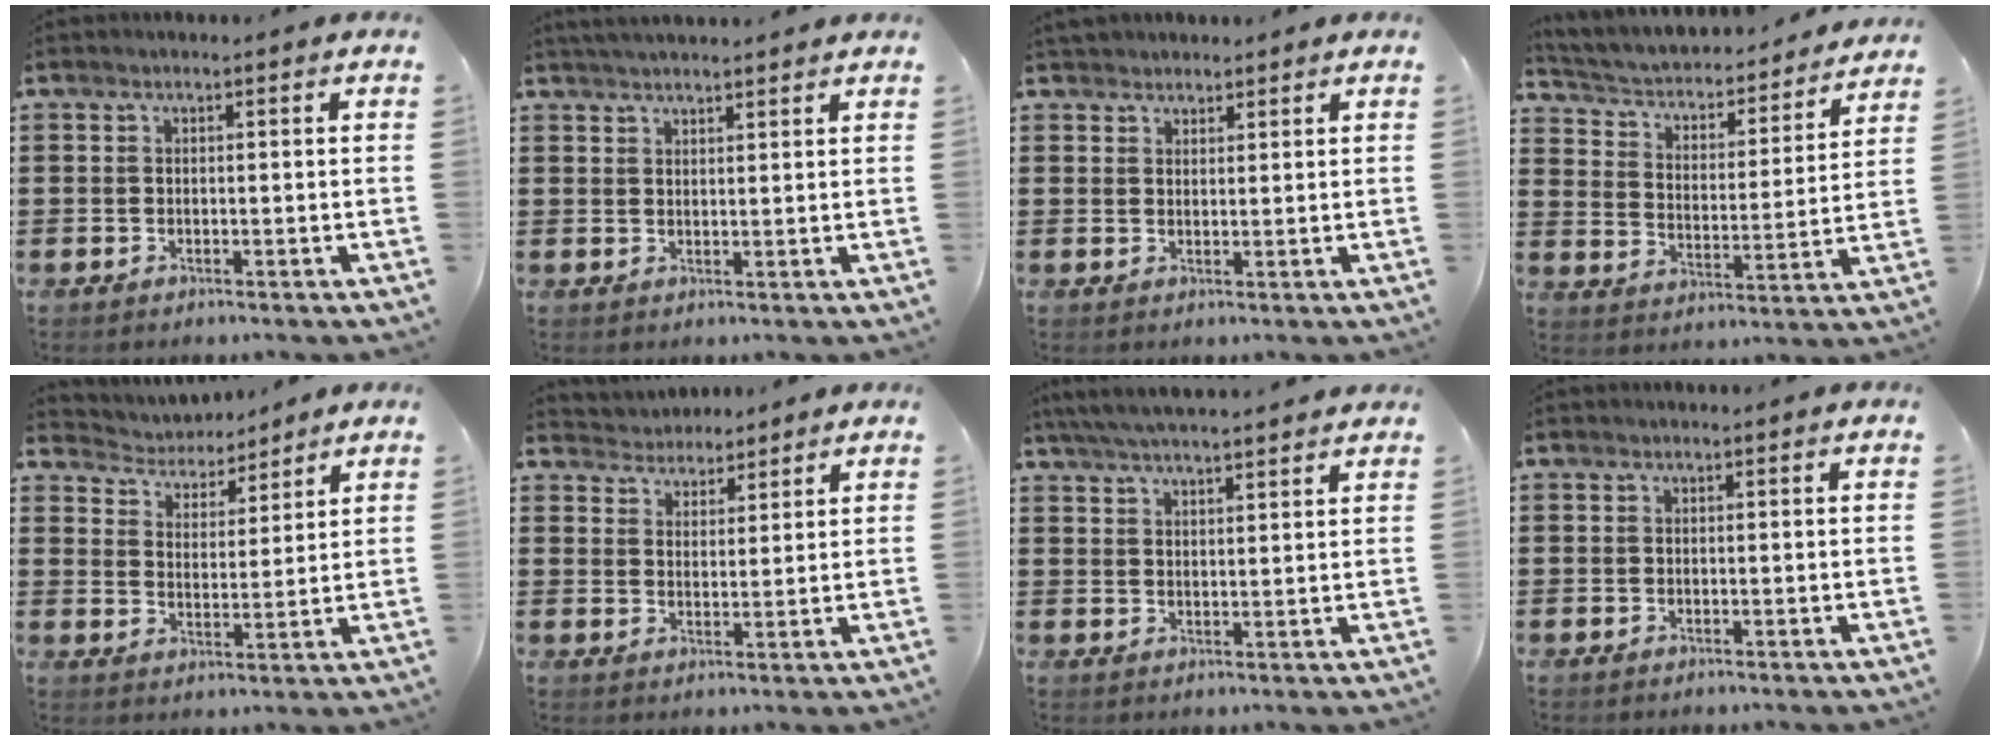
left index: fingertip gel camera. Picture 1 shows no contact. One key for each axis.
{"total": 2.2, "fx": 2.1, "fy": -0.1, "fz": 0.4, "tx": -0.011, "ty": 0.001, "tz": 0.041}
{"total": 2.0, "fx": 1.8, "fy": 0.8, "fz": -0.1, "tx": -0.002, "ty": 0.004, "tz": 0.036}
{"total": 3.0, "fx": 2.7, "fy": 1.1, "fz": 0.9, "tx": -0.035, "ty": -0.025, "tz": 0.035}
{"total": 4.1, "fx": 4.0, "fy": 1.0, "fz": -0.2, "tx": -0.020, "ty": -0.022, "tz": 0.067}
{"total": 3.4, "fx": 3.2, "fy": 1.2, "fz": -0.7, "tx": -0.003, "ty": -0.008, "tz": 0.058}
{"total": 4.6, "fx": 4.3, "fy": -0.2, "fz": 1.5, "tx": -0.042, "ty": -0.013, "tz": 0.077}
{"total": 0.0}